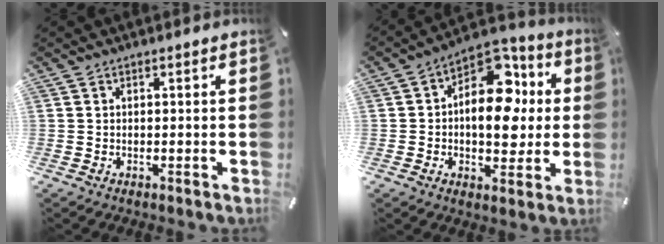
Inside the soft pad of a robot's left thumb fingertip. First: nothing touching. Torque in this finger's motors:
{"motor_torque": [1.64, 1.63, 0.94, -0.23, 0.36]}